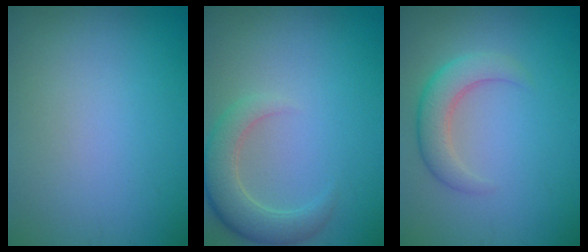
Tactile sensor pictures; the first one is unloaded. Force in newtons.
{"total": 3.9, "press": 3.9, "slide": 0.5}
{"total": 3.3, "press": 3.3, "slide": 0.3}